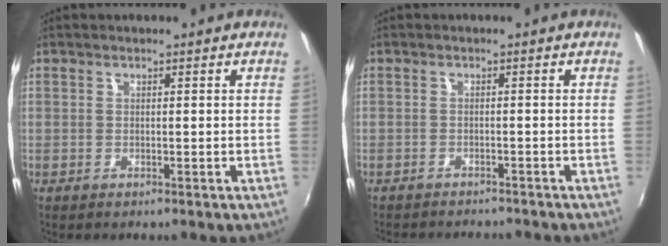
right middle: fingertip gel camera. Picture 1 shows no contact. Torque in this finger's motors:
{"motor_torque": [0.58, -1.55, 0.13, 0.05]}